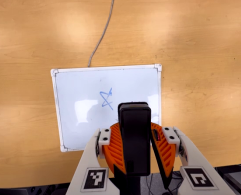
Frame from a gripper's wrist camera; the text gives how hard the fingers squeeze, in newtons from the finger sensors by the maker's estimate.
{"total": 9.3, "left": 8.9, "right": 9.7}